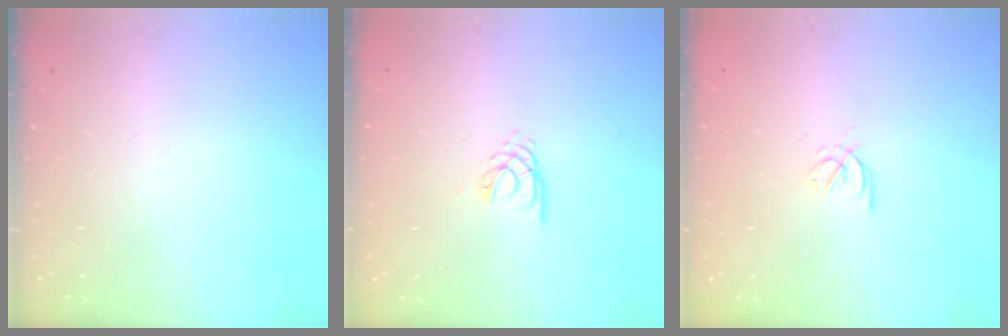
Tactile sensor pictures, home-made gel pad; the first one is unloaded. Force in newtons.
{"total": 3.2, "press": 3.2, "slide": 0.5}
{"total": 2.6, "press": 2.5, "slide": 0.6}